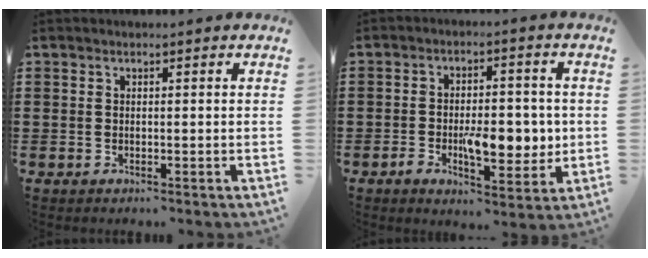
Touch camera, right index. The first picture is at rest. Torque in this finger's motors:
{"motor_torque": [0.71, -0.22, 0.29, 0.11]}